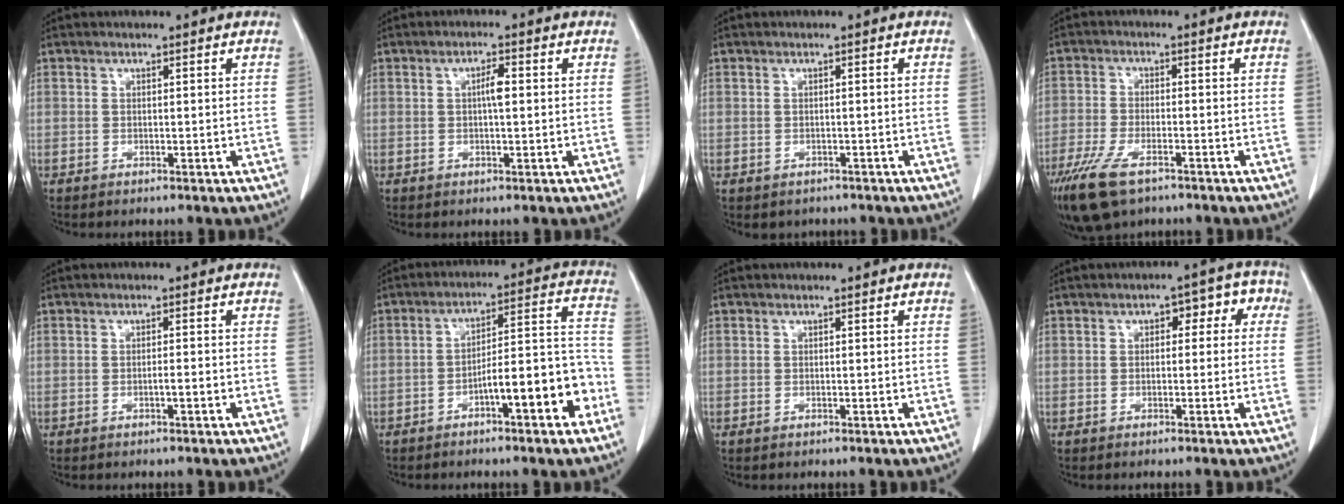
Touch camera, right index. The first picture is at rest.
{"total": 2.5, "force": [0.2, 0.5, 2.4], "torque": [-0.043, 0.003, 0.003]}
{"total": 1.9, "force": [-1.4, 1.3, 0.2], "torque": [-0.007, 0.004, -0.015]}
{"total": 9.0, "force": [-6.0, 3.2, 5.9], "torque": [-0.116, -0.017, -0.105]}
{"total": 1.2, "force": [-0.5, 0.1, 1.0], "torque": [-0.018, 0.002, -0.007]}
{"total": 11.4, "force": [-5.3, 1.9, 9.9], "torque": [-0.140, 0.038, -0.075]}
{"total": 0.0}
{"total": 4.9, "force": [0.8, 2.8, 3.9], "torque": [-0.035, 0.039, 0.006]}